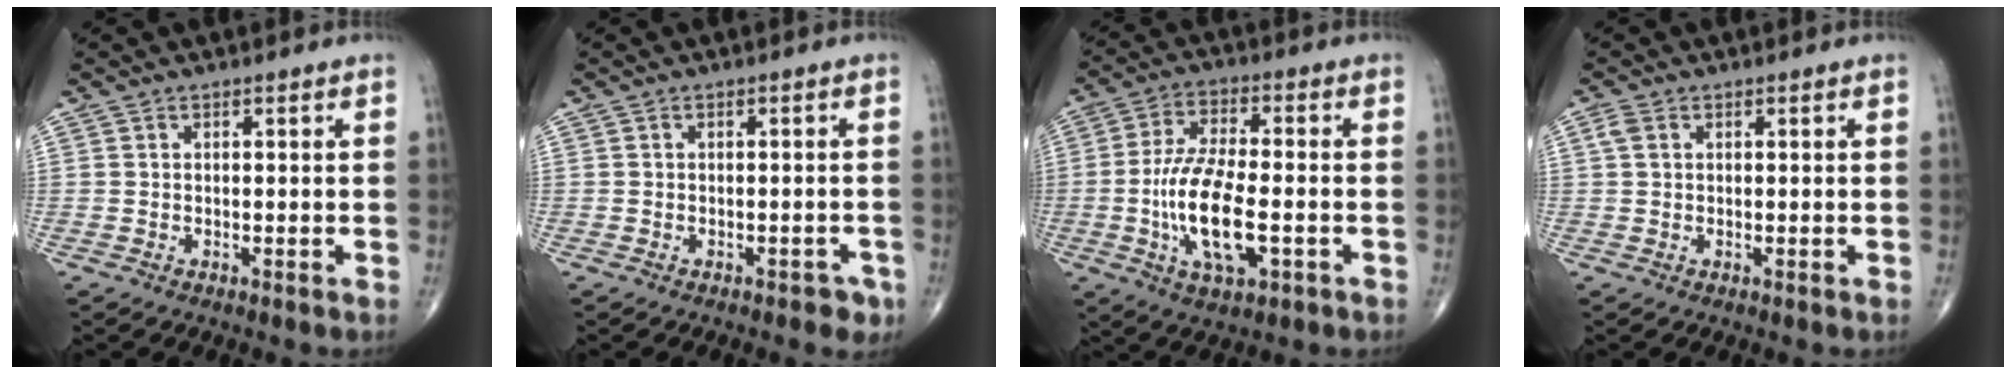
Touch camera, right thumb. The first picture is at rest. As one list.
[{"total": 2.8, "force": [-1.7, 1.6, 1.4], "torque": [-0.007, 0.010, -0.019]}, {"total": 13.9, "force": [-3.1, 5.5, 12.4], "torque": [-0.241, 0.008, -0.055]}, {"total": 1.9, "force": [0.7, 1.3, 1.3], "torque": [-0.032, 0.009, 0.016]}]